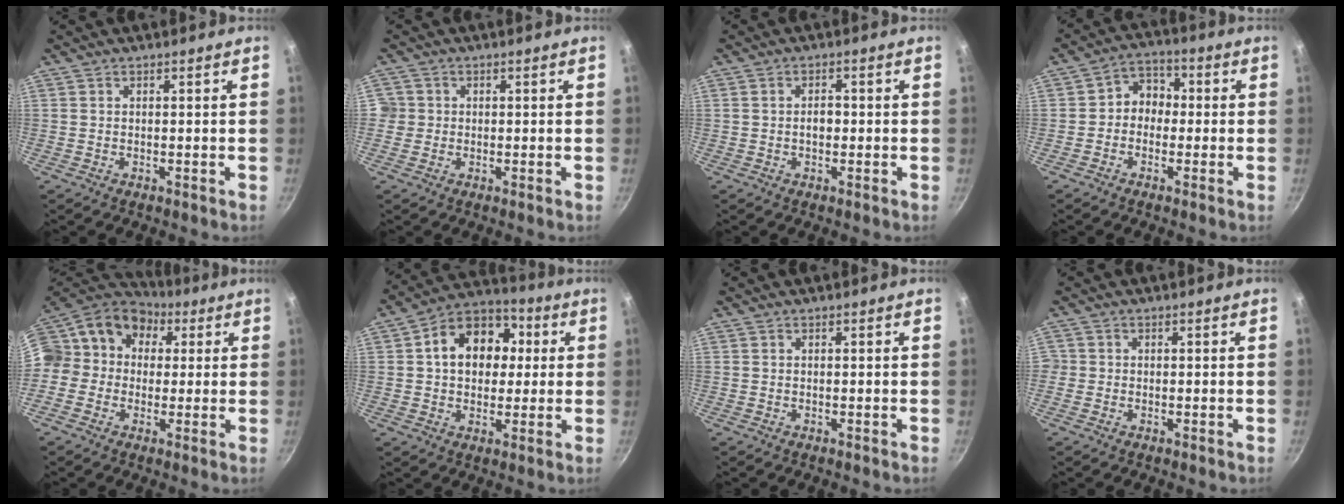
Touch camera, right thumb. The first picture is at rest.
{"total": 2.5, "force": [-0.2, 2.5, 0.4], "torque": [0.010, 0.008, -0.007]}
{"total": 2.3, "force": [-0.3, 1.5, 1.7], "torque": [-0.018, 0.010, -0.004]}
{"total": 5.8, "force": [-0.6, 4.9, 3.0], "torque": [-0.009, 0.021, -0.025]}
{"total": 16.3, "force": [3.0, 14.3, 7.4], "torque": [-0.118, 0.042, 0.030]}
{"total": 14.3, "force": [2.4, 10.9, 9.0], "torque": [-0.103, 0.024, 0.022]}
{"total": 0.0}
{"total": 1.2, "force": [-0.4, 1.1, 0.2], "torque": [0.002, 0.003, -0.008]}